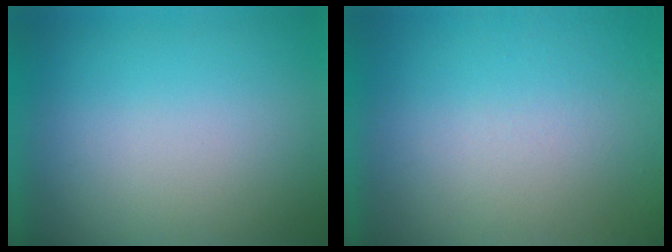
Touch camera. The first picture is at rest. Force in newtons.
{"total": 5.4}